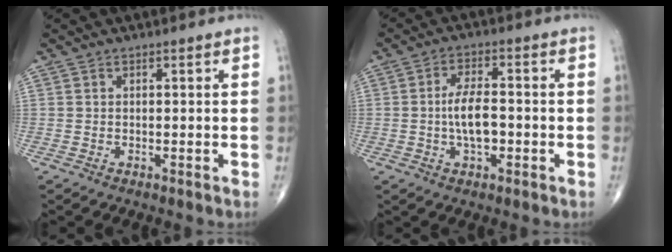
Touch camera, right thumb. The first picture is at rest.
{"total": 6.8, "force": [-1.0, 3.1, 6.0], "torque": [-0.110, 0.011, -0.021]}